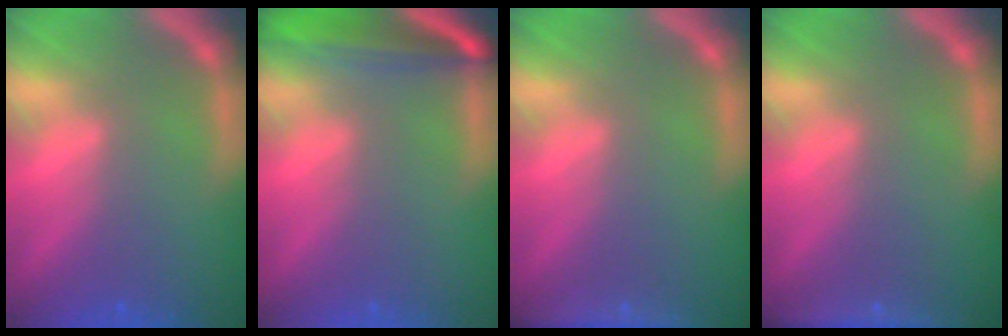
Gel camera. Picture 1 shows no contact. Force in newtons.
{"total": 6.0}
{"total": 3.5}
{"total": 3.0}